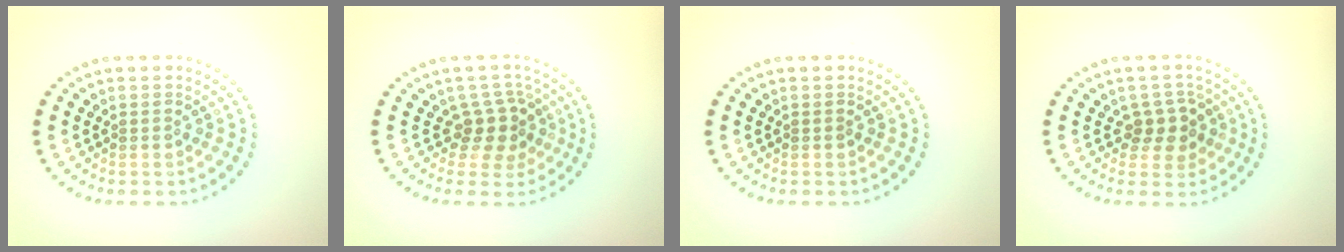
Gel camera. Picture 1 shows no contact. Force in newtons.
{"total": 2.6, "press": 1.9, "slide": 1.9}
{"total": 0.0}
{"total": 2.3, "press": 2.0, "slide": 1.1}